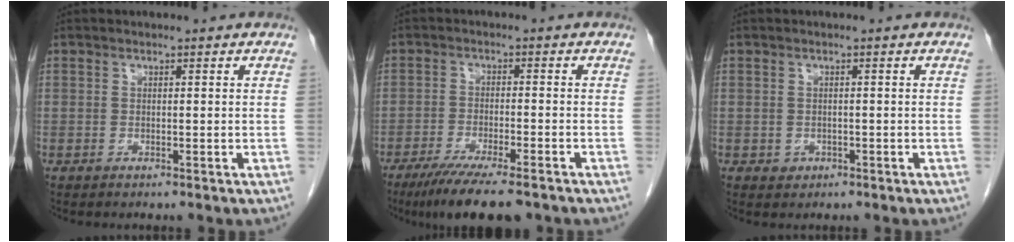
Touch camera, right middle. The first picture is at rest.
{"total": 11.1, "force": [-8.5, 1.5, 7.0], "torque": [-0.107, -0.023, -0.132]}
{"total": 1.2, "force": [-0.5, 1.0, 0.3], "torque": [-0.007, 0.002, -0.003]}